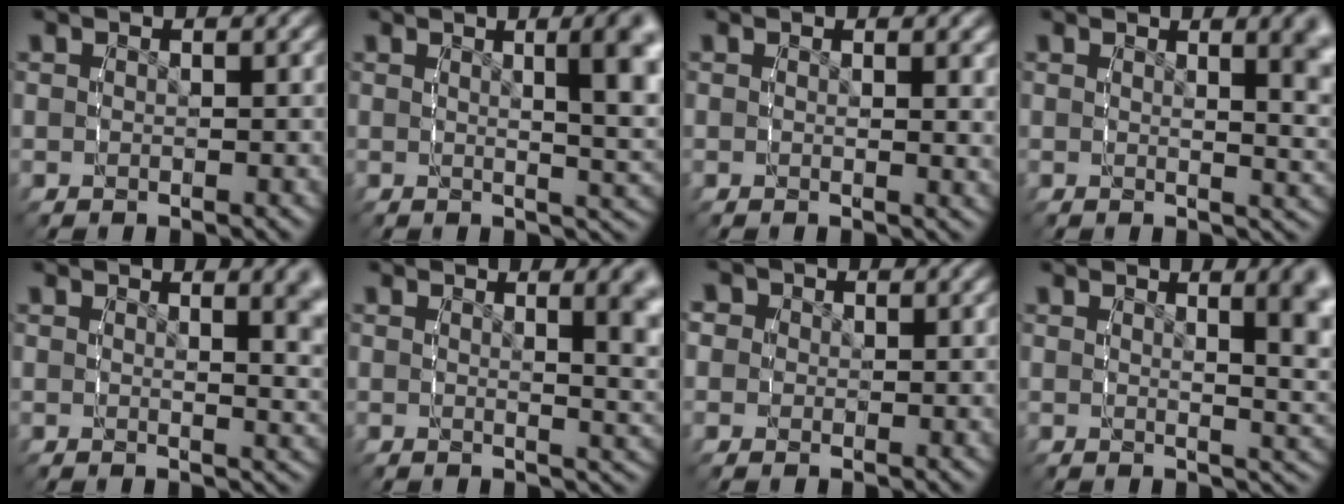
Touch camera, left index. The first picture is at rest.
{"total": 6.4, "force": [2.0, 1.5, 6.0], "torque": [-0.057, 0.008, 0.028]}
{"total": 1.0, "force": [0.4, -0.4, 0.8], "torque": [-0.013, -0.010, 0.009]}
{"total": 4.2, "force": [1.9, 0.6, 3.7], "torque": [-0.027, 0.000, 0.027]}
{"total": 3.4, "force": [1.8, 0.1, 2.9], "torque": [-0.023, -0.004, 0.028]}
{"total": 4.0, "force": [1.5, 0.4, 3.6], "torque": [-0.031, -0.003, 0.023]}
{"total": 4.1, "force": [1.1, 3.7, 1.4], "torque": [-0.035, 0.006, 0.008]}
{"total": 5.1, "force": [1.8, 0.9, 4.7], "torque": [-0.038, 0.001, 0.027]}